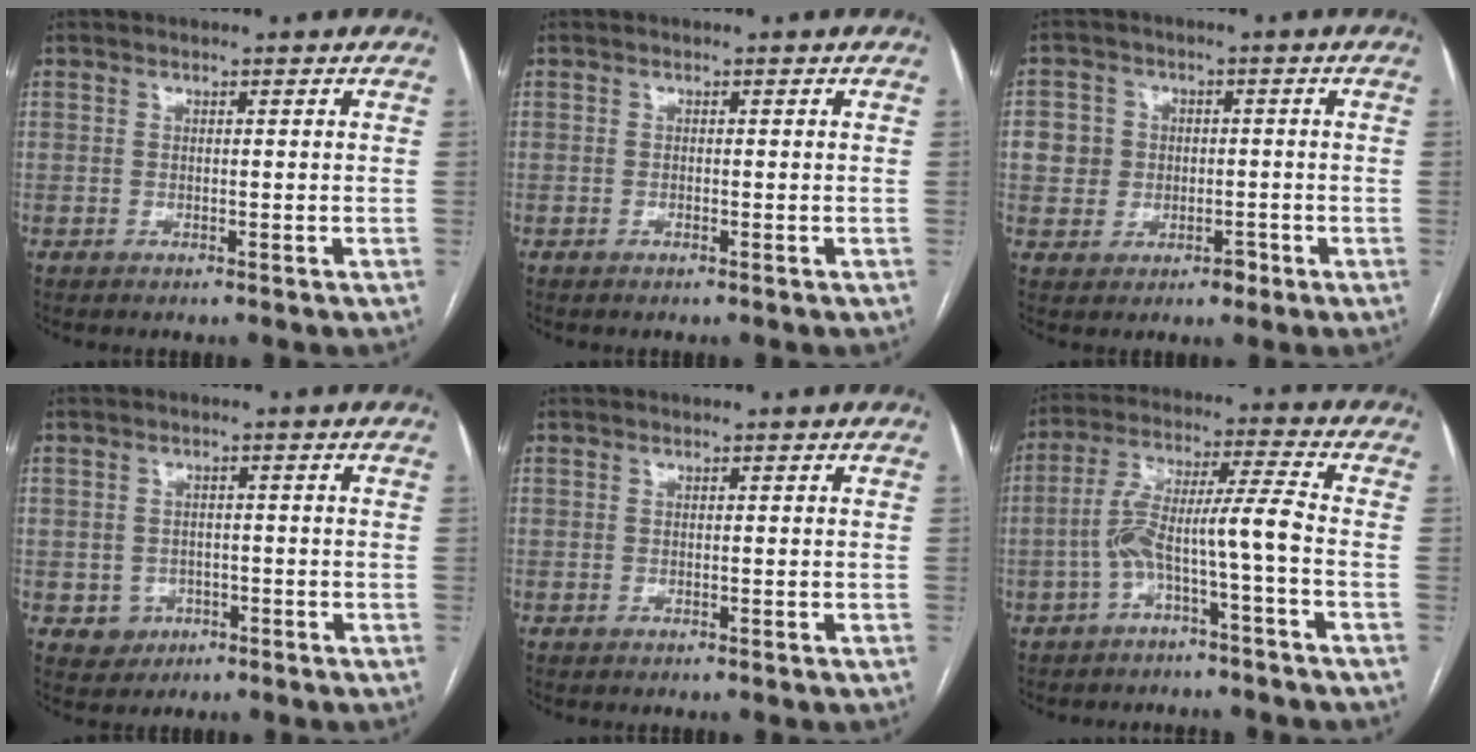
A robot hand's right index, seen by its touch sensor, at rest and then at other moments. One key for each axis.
{"total": 0.0}
{"total": 5.8, "fx": -0.8, "fy": 5.4, "fz": 1.8, "tx": -0.018, "ty": 0.019, "tz": -0.003}
{"total": 3.6, "fx": -1.2, "fy": 3.4, "fz": 0.4, "tx": 0.003, "ty": 0.011, "tz": -0.009}
{"total": 0.0}
{"total": 8.2, "fx": -3.1, "fy": -0.4, "fz": 7.6, "tx": -0.144, "ty": 0.036, "tz": -0.055}